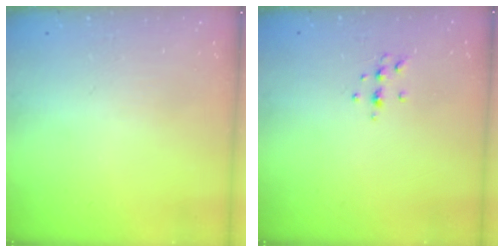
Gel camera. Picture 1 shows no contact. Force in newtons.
{"total": 3.8, "press": 3.6, "slide": 1.1}